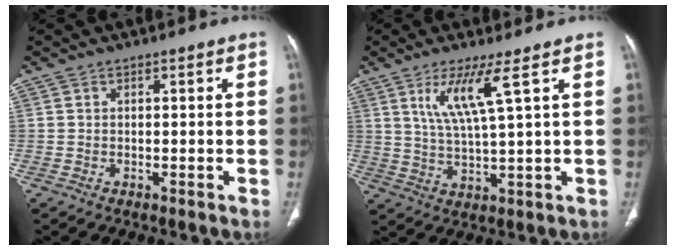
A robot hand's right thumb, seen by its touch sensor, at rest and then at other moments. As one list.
[{"total": 7.9, "force": [3.7, 0.0, 7.0], "torque": [-0.152, -0.026, 0.083]}]